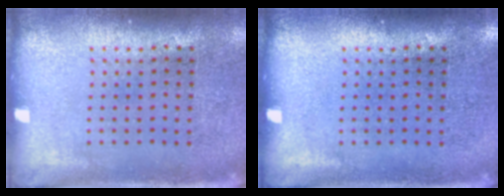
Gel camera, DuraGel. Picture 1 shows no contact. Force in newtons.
{"total": 0.0}